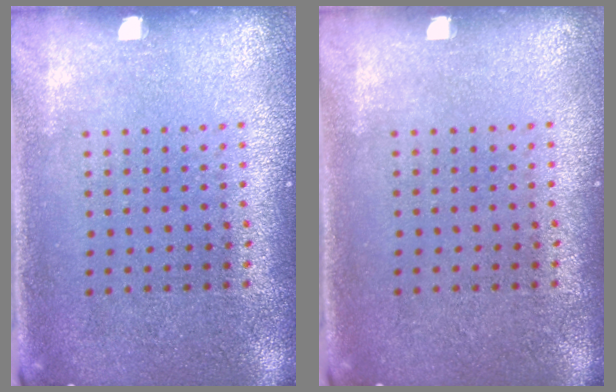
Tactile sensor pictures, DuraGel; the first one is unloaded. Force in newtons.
{"total": 0.0}